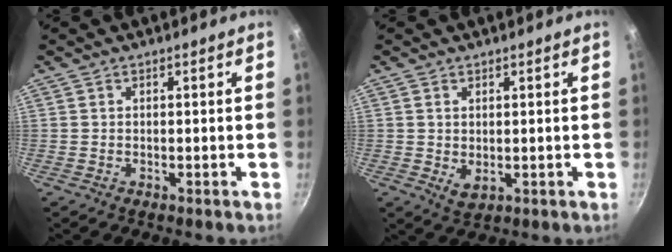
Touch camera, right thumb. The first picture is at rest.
{"total": 3.0, "force": [0.6, 1.9, 2.2], "torque": [-0.036, -0.011, 0.016]}